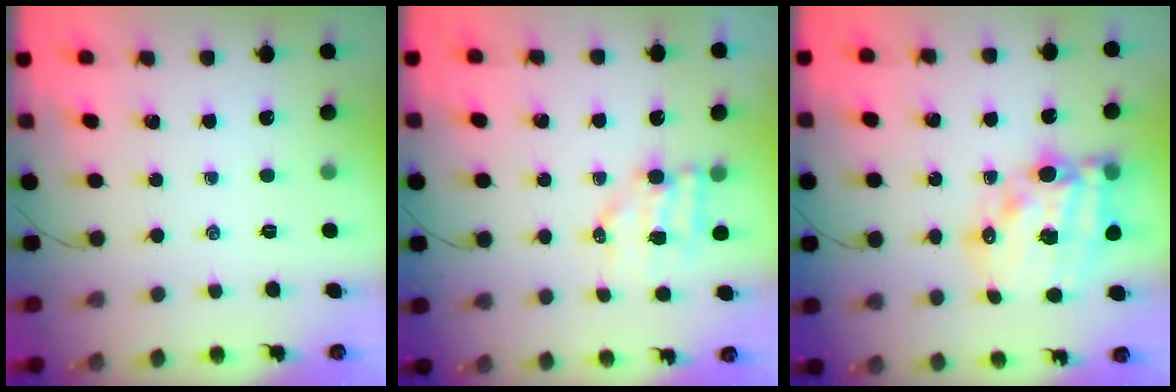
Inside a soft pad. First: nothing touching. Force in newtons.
{"total": 6.5, "press": 6.5, "slide": 0.7}
{"total": 18.4, "press": 18.0, "slide": 3.9}